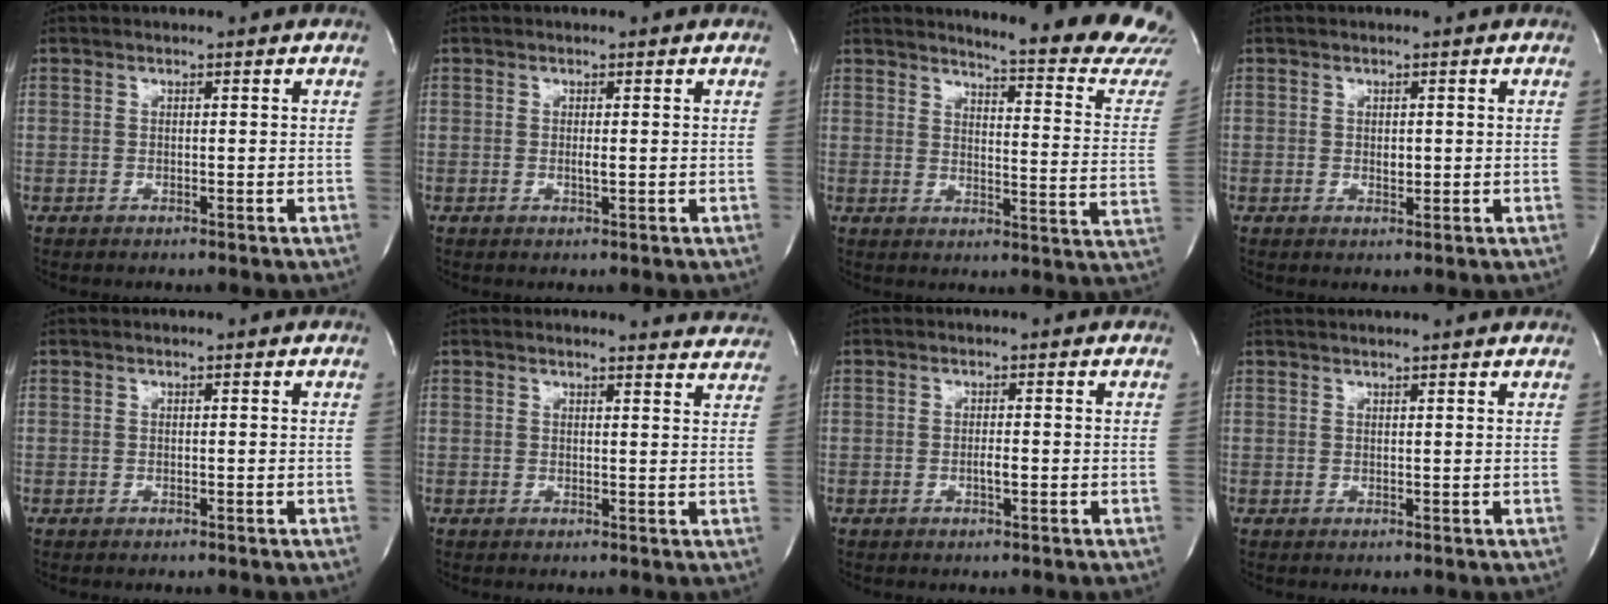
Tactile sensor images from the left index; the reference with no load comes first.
{"total": 0.8, "force": [0.0, 0.0, 0.8], "torque": [-0.020, -0.003, 0.000]}
{"total": 19.5, "force": [18.8, -0.2, 5.3], "torque": [-0.069, -0.145, 0.200]}
{"total": 1.1, "force": [0.1, 0.7, 0.9], "torque": [-0.013, -0.001, 0.003]}
{"total": 0.0}
{"total": 7.3, "force": [7.2, 0.9, 0.4], "torque": [0.015, -0.024, 0.052]}
{"total": 1.3, "force": [-0.4, 0.2, 1.2], "torque": [-0.024, -0.001, -0.006]}
{"total": 7.5, "force": [7.0, 0.1, 2.6], "torque": [-0.038, 0.031, 0.076]}